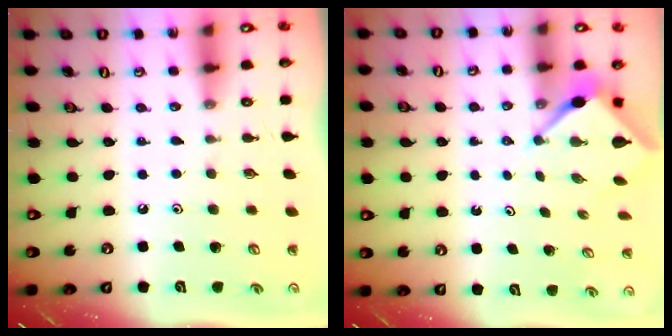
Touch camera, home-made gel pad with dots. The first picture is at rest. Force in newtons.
{"total": 3.1, "press": 3.1, "slide": 0.3}